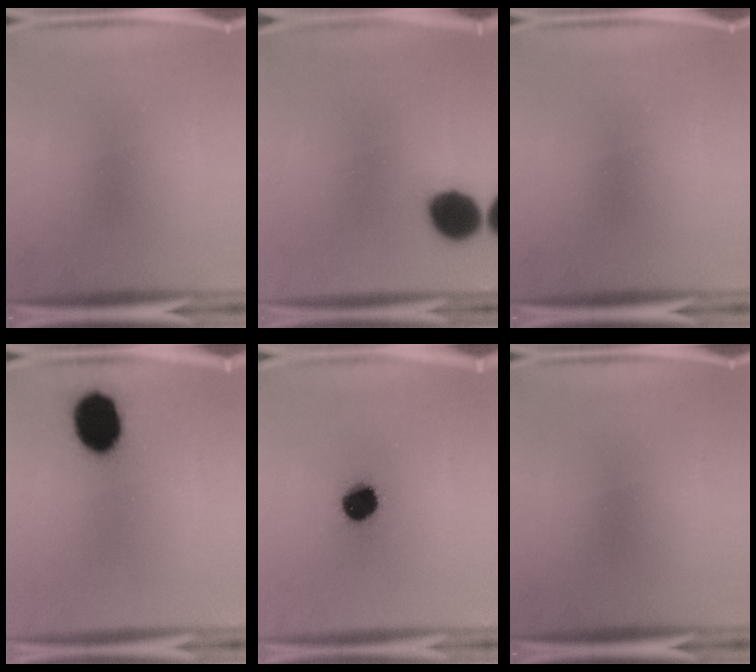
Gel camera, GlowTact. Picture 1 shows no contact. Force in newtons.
{"total": 10.5}
{"total": 0.0}
{"total": 14.8}
{"total": 10.0}
{"total": 0.0}